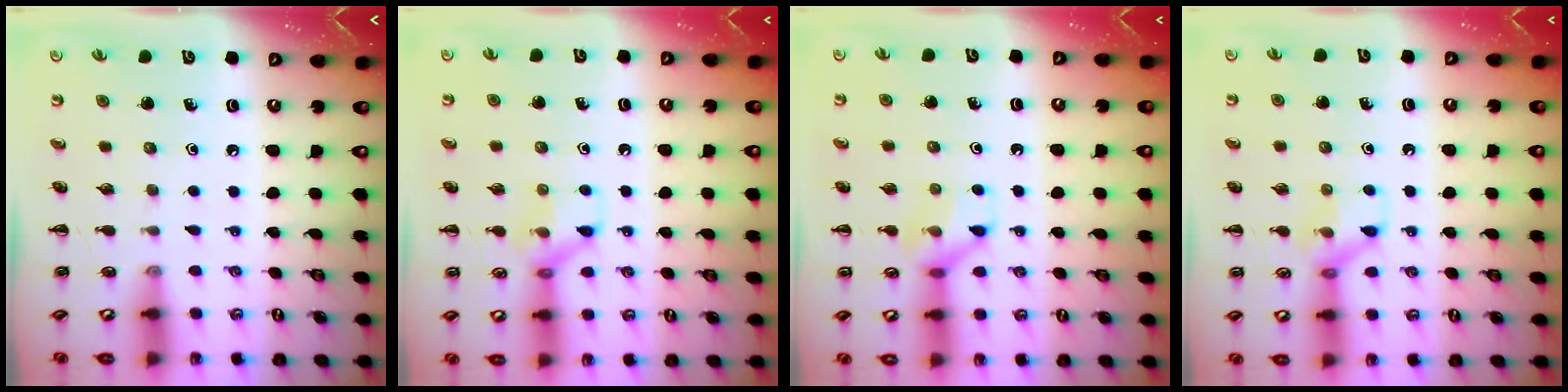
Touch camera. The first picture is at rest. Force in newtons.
{"total": 7.2, "press": 7.2, "slide": 0.6}
{"total": 8.7, "press": 8.7, "slide": 0.5}
{"total": 7.2, "press": 7.2, "slide": 0.6}